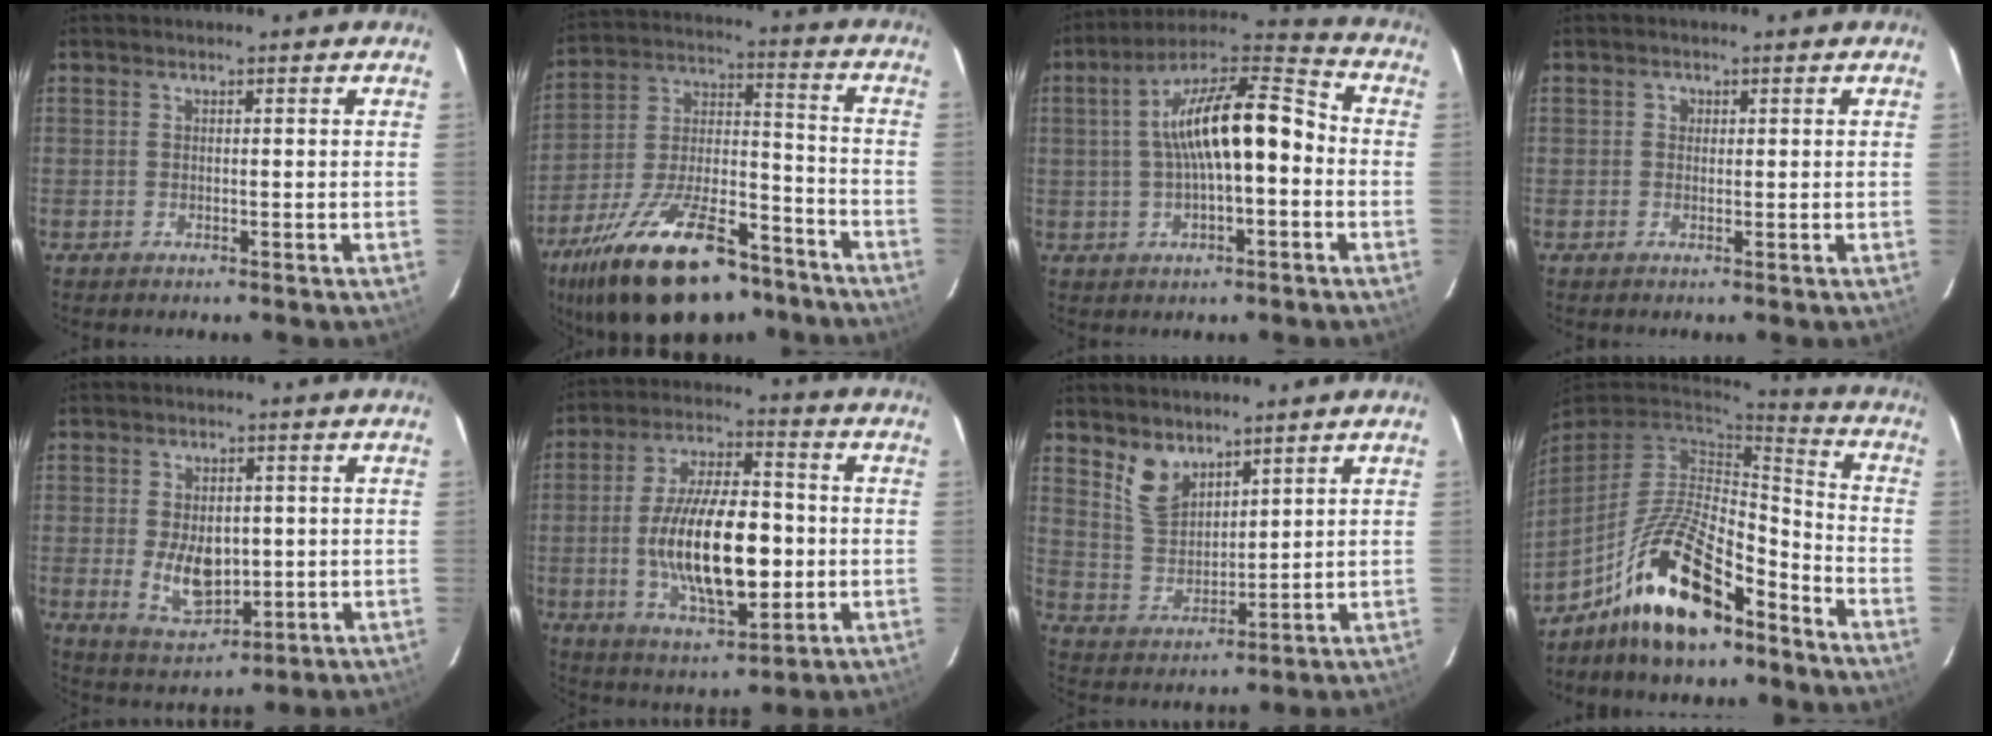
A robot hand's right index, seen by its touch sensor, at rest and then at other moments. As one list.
[{"total": 26.9, "force": [-18.3, 10.9, 16.4], "torque": [-0.306, -0.008, -0.283]}, {"total": 15.1, "force": [-0.7, 5.1, 14.2], "torque": [-0.239, 0.031, -0.013]}, {"total": 1.2, "force": [0.2, 1.2, 0.2], "torque": [0.001, 0.004, -0.001]}, {"total": 9.0, "force": [-0.7, 5.6, 7.0], "torque": [-0.136, -0.009, 0.002]}, {"total": 18.6, "force": [-2.3, 7.6, 16.9], "torque": [-0.312, 0.001, -0.030]}, {"total": 7.3, "force": [5.3, 3.9, 3.3], "torque": [-0.057, 0.001, 0.113]}, {"total": 18.2, "force": [-11.7, 6.9, 12.1], "torque": [-0.239, 0.009, -0.207]}]